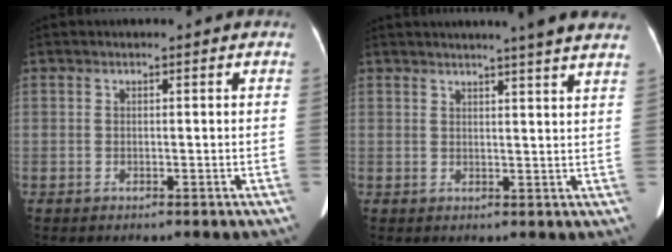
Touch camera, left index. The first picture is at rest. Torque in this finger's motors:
{"motor_torque": [0.03, -0.37, -0.01, 0.02]}